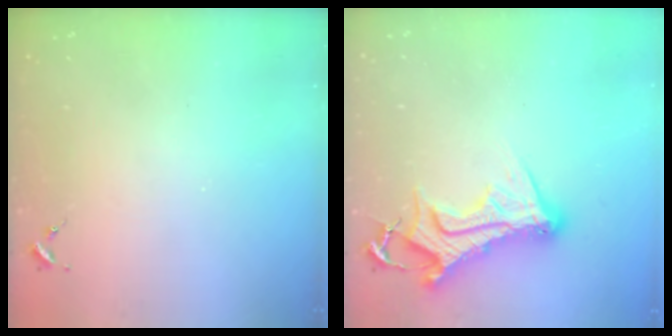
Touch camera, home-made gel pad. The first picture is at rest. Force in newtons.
{"total": 14.1, "press": 14.1, "slide": 1.5}